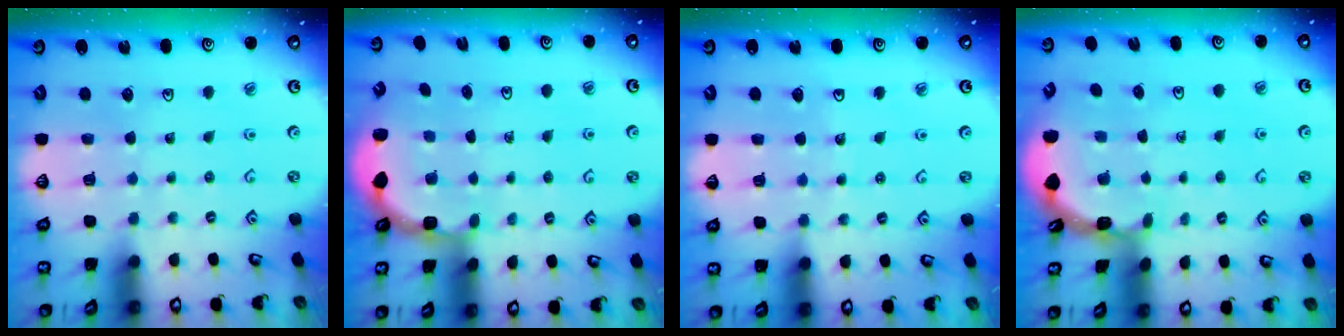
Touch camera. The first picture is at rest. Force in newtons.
{"total": 2.9, "press": 2.5, "slide": 1.4}
{"total": 2.5, "press": 2.5, "slide": 0.2}
{"total": 1.9, "press": 1.9, "slide": 0.1}